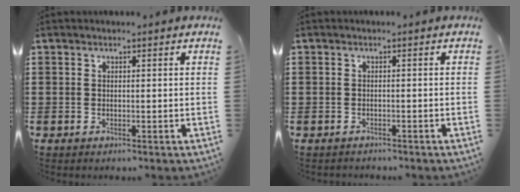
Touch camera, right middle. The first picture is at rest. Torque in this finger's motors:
{"motor_torque": [-0.92, 0.85, -0.81, -0.21]}